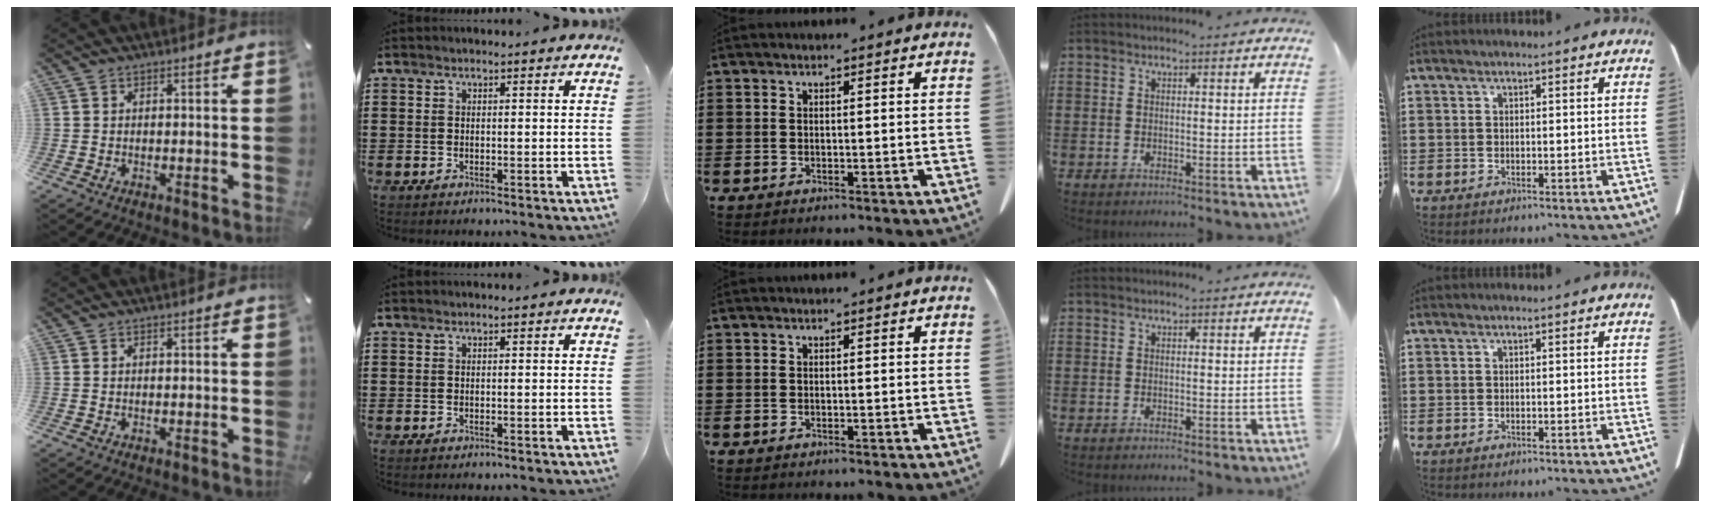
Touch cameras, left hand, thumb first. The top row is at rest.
{}